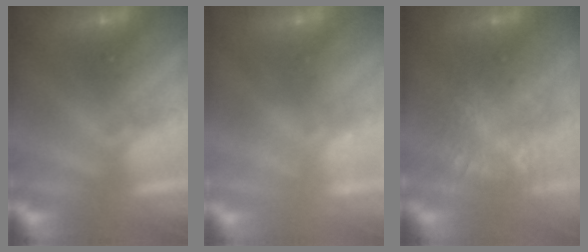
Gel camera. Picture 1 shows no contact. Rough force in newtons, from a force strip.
{"total": 2.4}
{"total": 7.5}